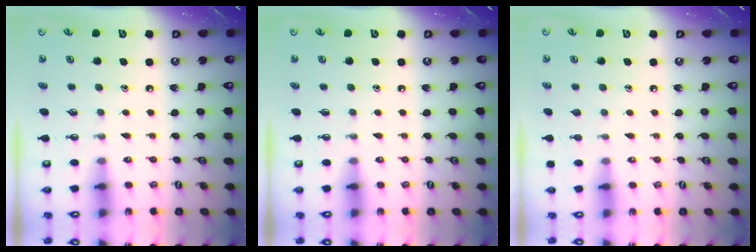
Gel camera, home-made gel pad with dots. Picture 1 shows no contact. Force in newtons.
{"total": 0.0}
{"total": 0.0}